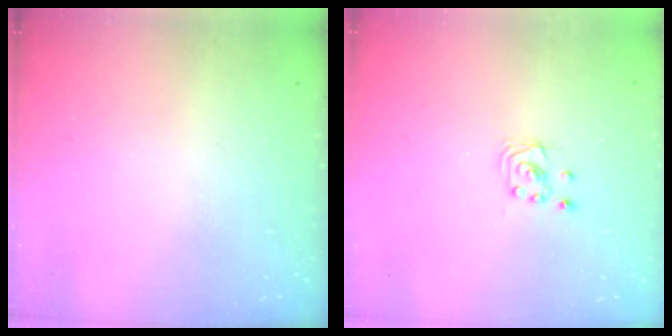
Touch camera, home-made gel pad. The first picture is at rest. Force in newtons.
{"total": 2.2, "press": 2.2, "slide": 0.2}